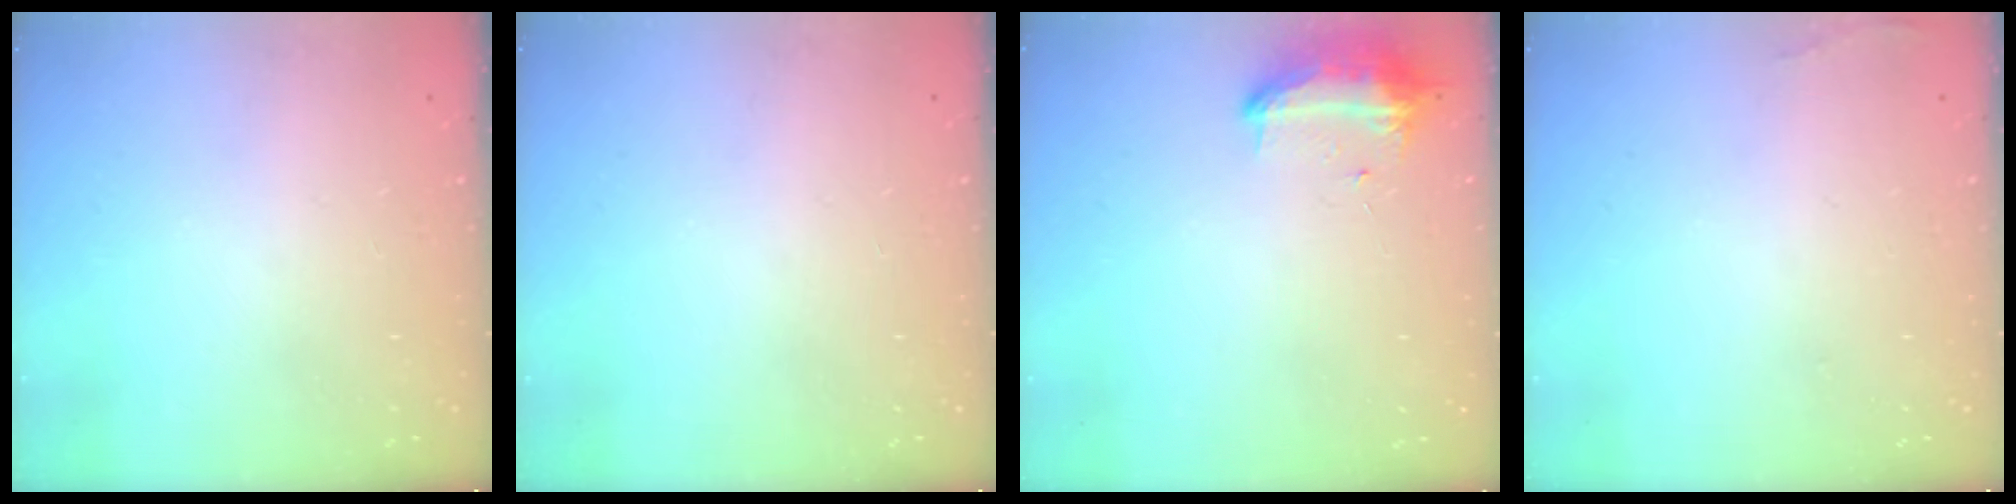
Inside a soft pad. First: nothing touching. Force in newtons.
{"total": 0.0}
{"total": 9.5, "press": 9.5, "slide": 0.6}
{"total": 5.8, "press": 3.3, "slide": 4.7}